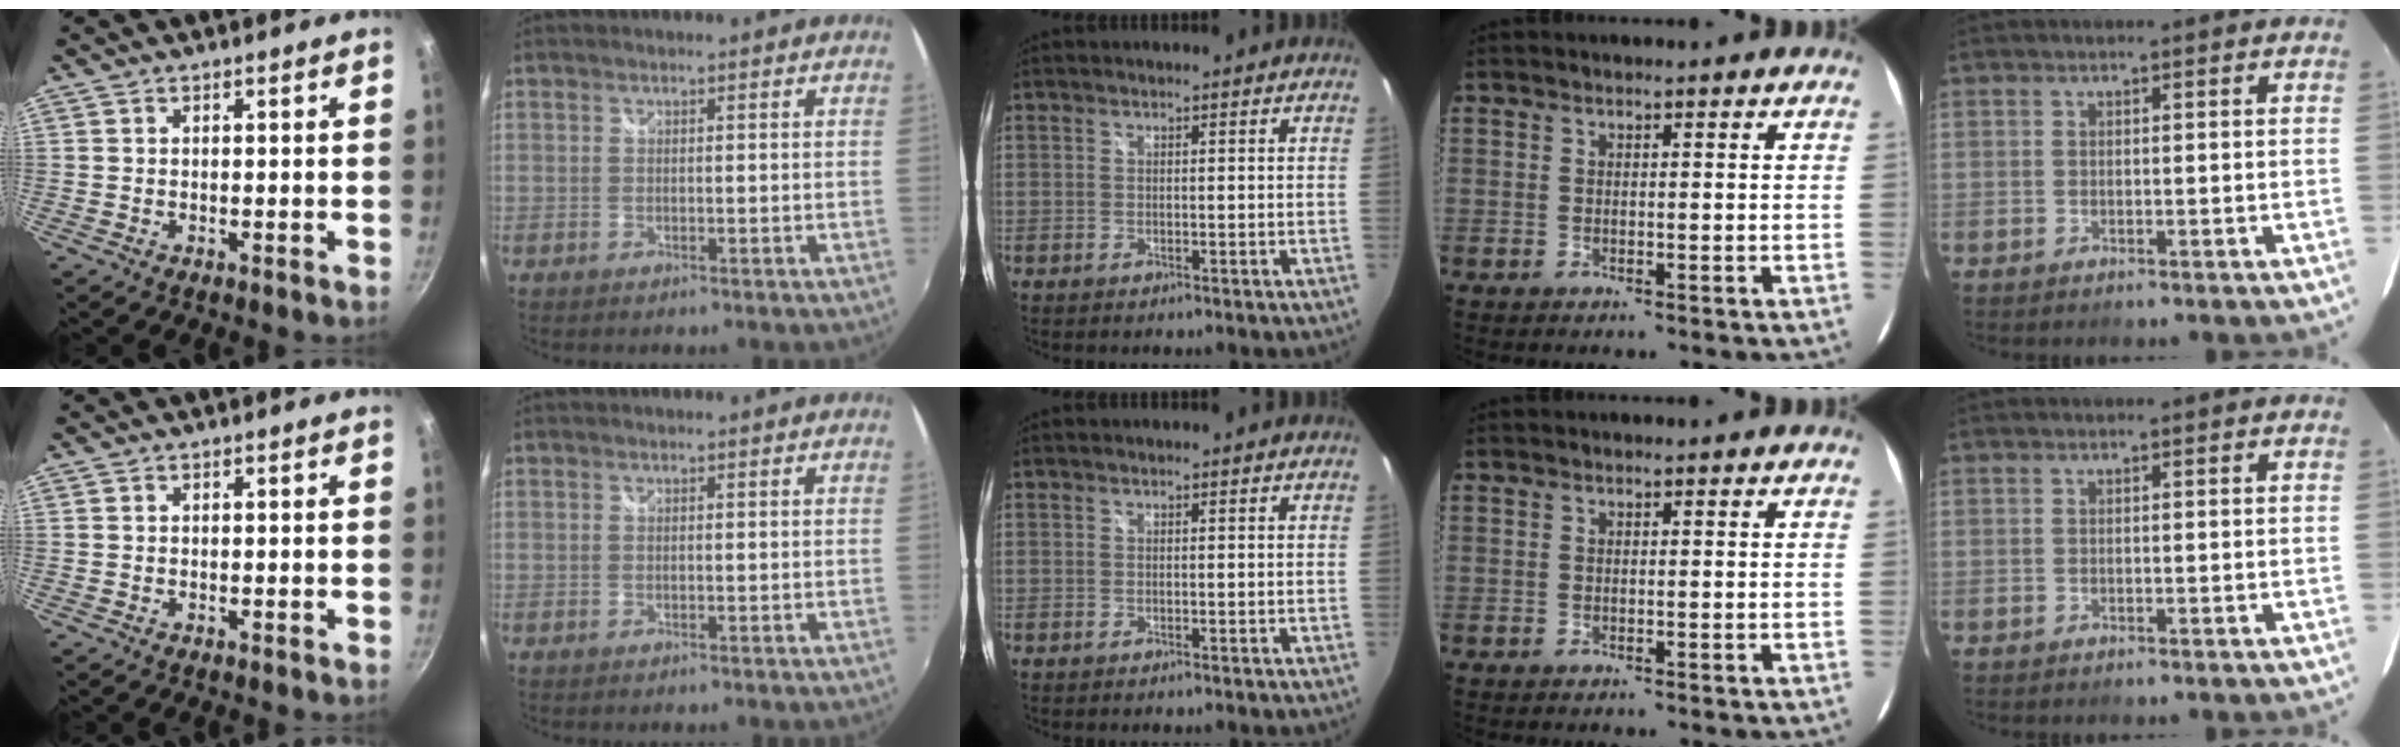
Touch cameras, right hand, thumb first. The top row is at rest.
{}